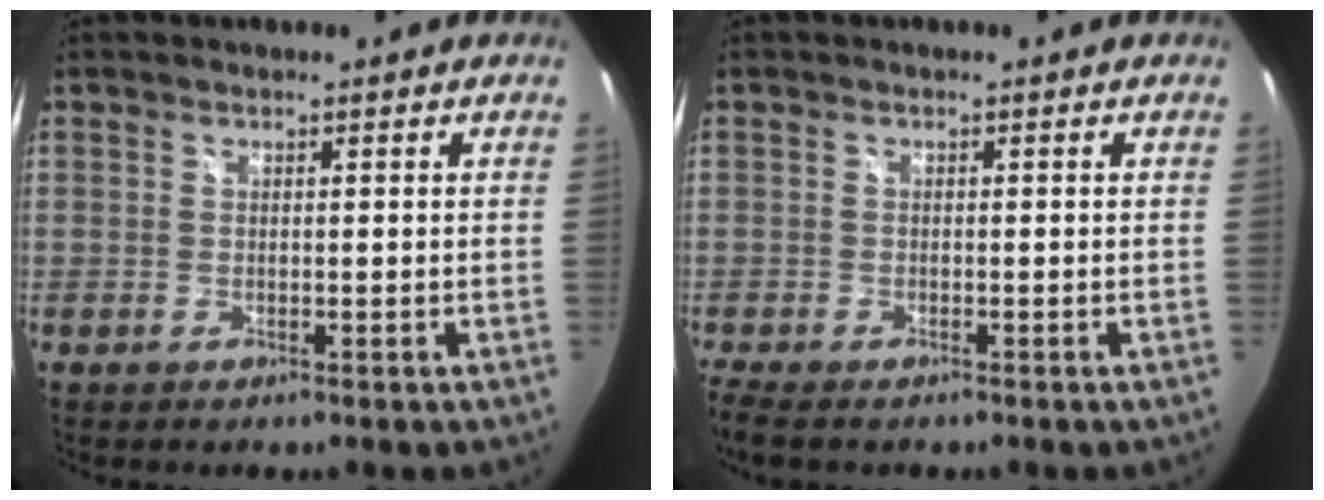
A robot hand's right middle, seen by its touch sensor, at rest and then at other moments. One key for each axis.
{"total": 3.9, "fx": -3.0, "fy": 1.1, "fz": 2.3, "tx": -0.053, "ty": -0.023, "tz": -0.058}